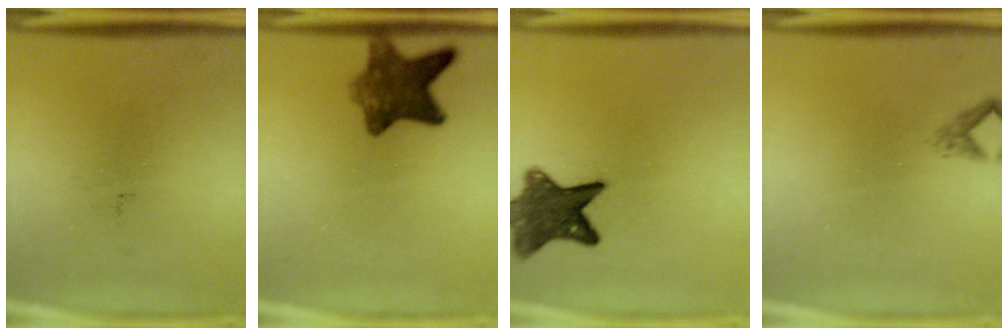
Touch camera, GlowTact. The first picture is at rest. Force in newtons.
{"total": 8.2}
{"total": 9.8}
{"total": 1.0}